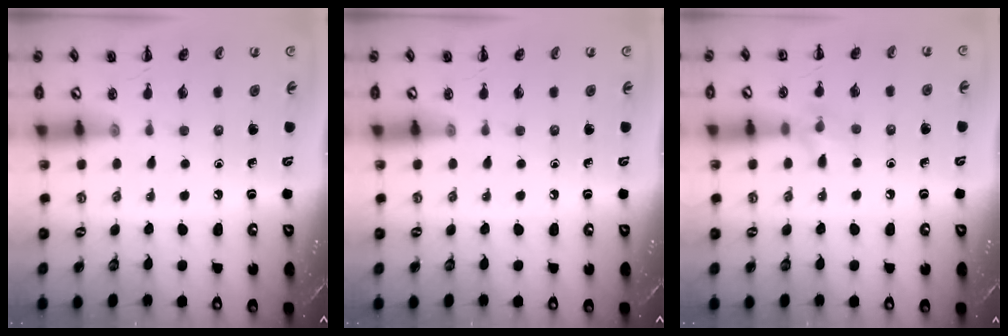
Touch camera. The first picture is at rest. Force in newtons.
{"total": 0.0}
{"total": 7.1, "press": 6.9, "slide": 1.8}